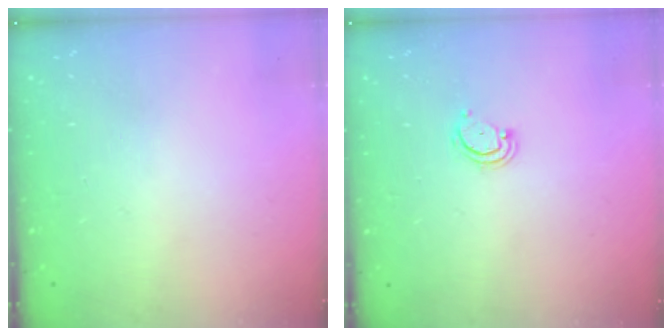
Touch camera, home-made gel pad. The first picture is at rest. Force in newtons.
{"total": 2.6, "press": 2.6, "slide": 0.3}